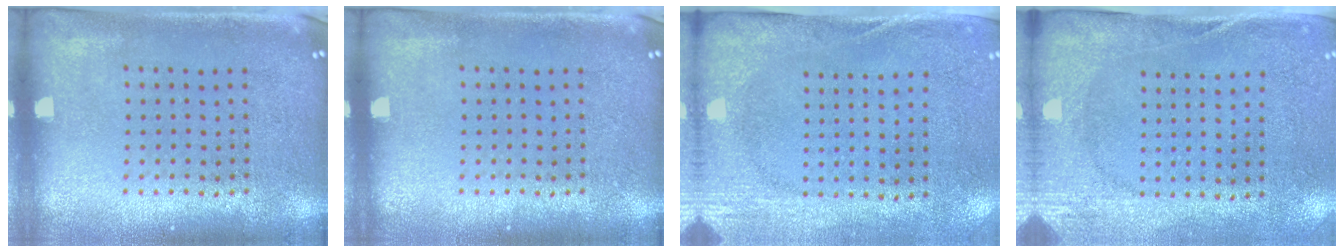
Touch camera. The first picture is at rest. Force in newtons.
{"total": 0.0}
{"total": 2.7, "press": 2.1, "slide": 1.7}
{"total": 2.7, "press": 2.1, "slide": 1.7}